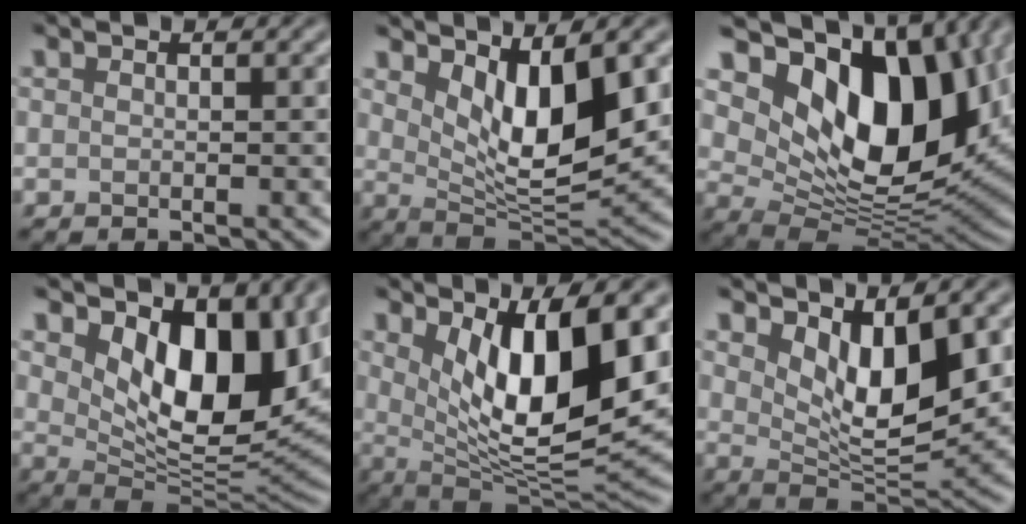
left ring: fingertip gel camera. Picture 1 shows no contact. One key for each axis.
{"total": 7.4, "fx": 2.4, "fy": 3.0, "fz": 6.4, "tx": -0.107, "ty": -0.021, "tz": 0.047}
{"total": 14.9, "fx": 6.0, "fy": 8.5, "fz": 10.6, "tx": -0.157, "ty": -0.006, "tz": 0.108}
{"total": 9.9, "fx": 3.5, "fy": 5.1, "fz": 7.7, "tx": -0.122, "ty": -0.024, "tz": 0.059}
{"total": 10.7, "fx": 3.0, "fy": 3.5, "fz": 9.7, "tx": -0.153, "ty": -0.019, "tz": 0.055}
{"total": 6.7, "fx": 2.5, "fy": 2.9, "fz": 5.5, "tx": -0.093, "ty": -0.020, "tz": 0.048}